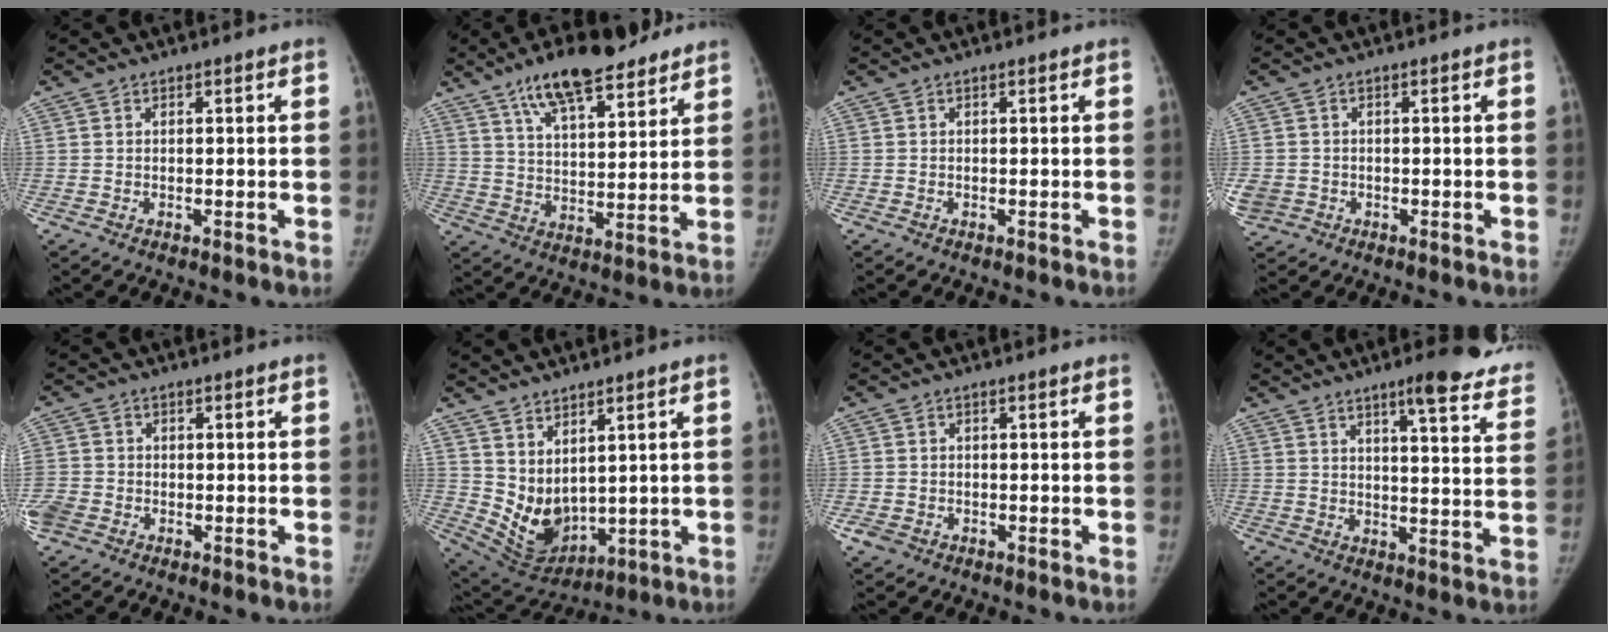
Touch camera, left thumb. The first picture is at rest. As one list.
[{"total": 16.4, "force": [11.2, 5.6, 10.6], "torque": [-0.144, -0.042, 0.187]}, {"total": 0.0}, {"total": 4.8, "force": [-1.0, 4.3, 1.9], "torque": [-0.052, 0.005, -0.010]}, {"total": 5.9, "force": [-2.1, 5.0, 2.4], "torque": [-0.073, 0.009, -0.038]}, {"total": 9.2, "force": [3.6, 5.4, 6.5], "torque": [-0.090, -0.032, 0.096]}, {"total": 2.5, "force": [-1.3, 1.8, 1.0], "torque": [-0.022, 0.006, -0.019]}, {"total": 16.6, "force": [12.9, 2.8, 10.1], "torque": [-0.091, -0.067, 0.146]}]